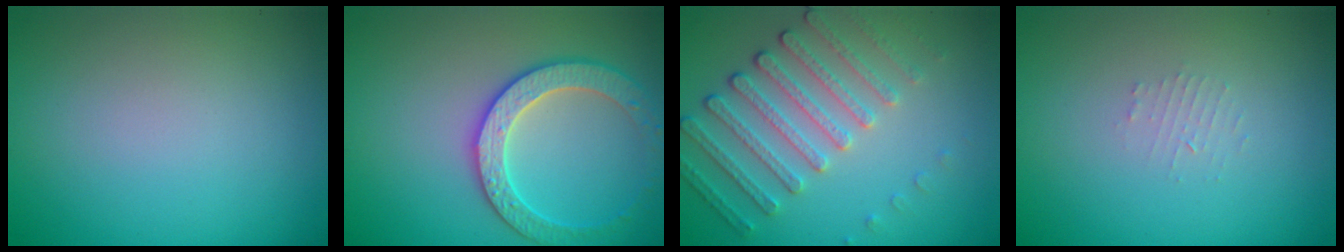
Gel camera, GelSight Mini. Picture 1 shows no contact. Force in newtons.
{"total": 3.6, "press": 3.6, "slide": 0.4}
{"total": 4.4, "press": 3.7, "slide": 2.4}
{"total": 0.9, "press": 0.9, "slide": 0.2}